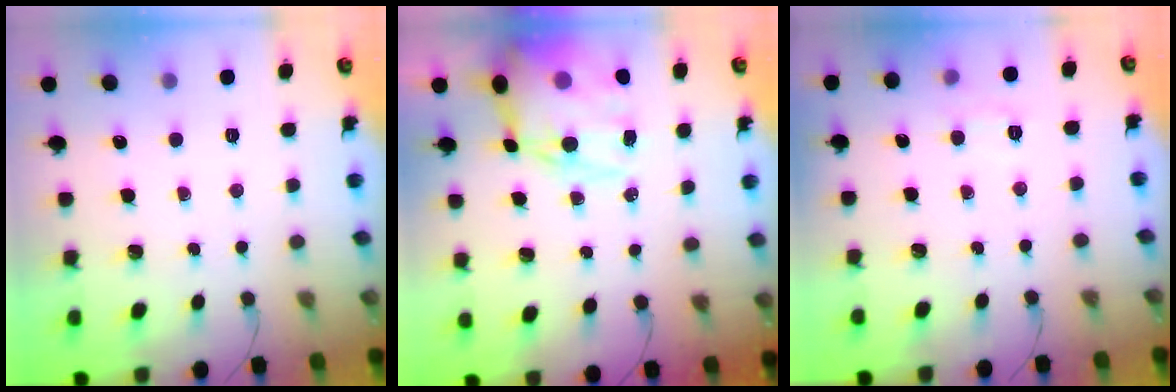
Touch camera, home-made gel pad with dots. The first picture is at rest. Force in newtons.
{"total": 16.9, "press": 16.4, "slide": 3.9}
{"total": 5.8, "press": 5.6, "slide": 1.5}